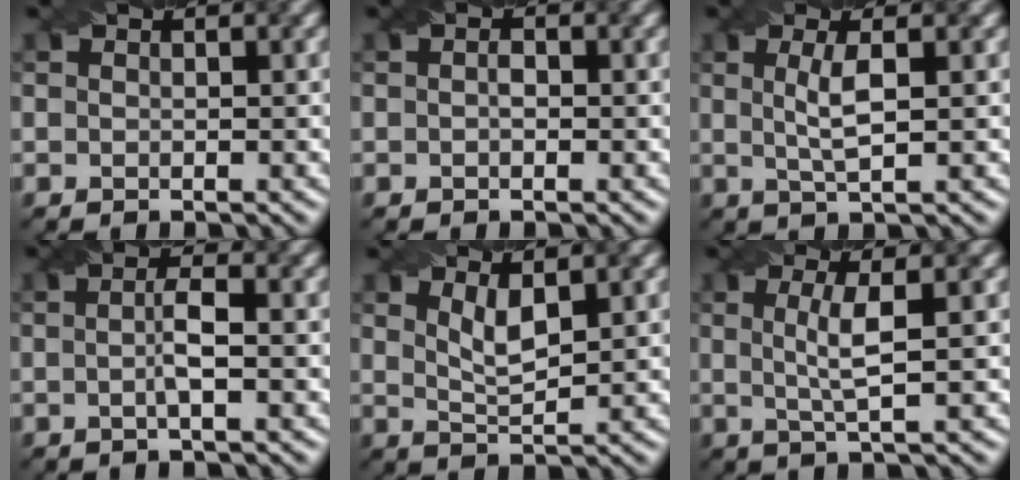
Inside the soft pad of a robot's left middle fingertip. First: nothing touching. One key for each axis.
{"total": 0.9, "fx": -0.1, "fy": 0.5, "fz": 0.7, "tx": -0.011, "ty": -0.002, "tz": -0.002}
{"total": 3.0, "fx": 0.5, "fy": 0.7, "fz": 2.9, "tx": -0.056, "ty": 0.001, "tz": 0.011}
{"total": 2.1, "fx": -0.2, "fy": 0.3, "fz": 2.1, "tx": -0.043, "ty": 0.002, "tz": -0.004}
{"total": 2.5, "fx": 1.3, "fy": 0.7, "fz": 2.0, "tx": -0.040, "ty": -0.007, "tz": 0.027}
{"total": 3.3, "fx": 0.5, "fy": 0.6, "fz": 3.2, "tx": -0.062, "ty": 0.000, "tz": 0.010}